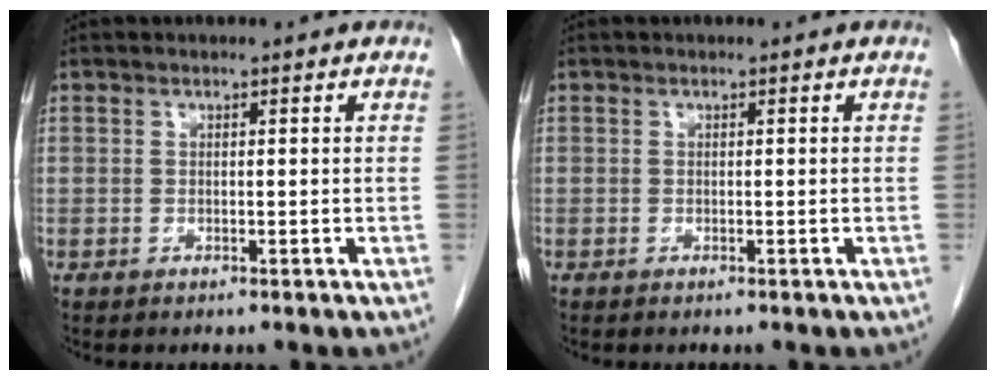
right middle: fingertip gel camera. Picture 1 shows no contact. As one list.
[{"total": 0.0}]